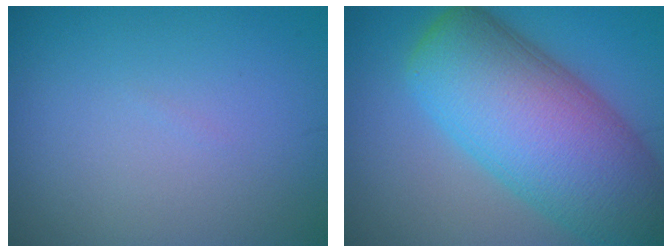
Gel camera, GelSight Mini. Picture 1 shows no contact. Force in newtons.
{"total": 13.0, "press": 12.9, "slide": 0.7}